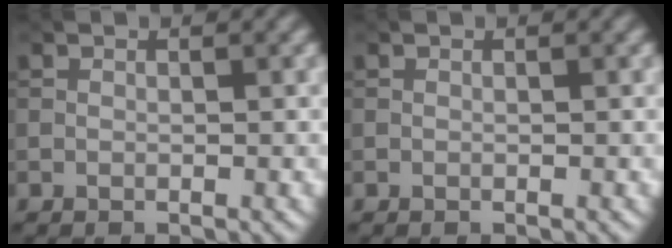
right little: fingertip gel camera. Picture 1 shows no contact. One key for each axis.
{"total": 0.0}